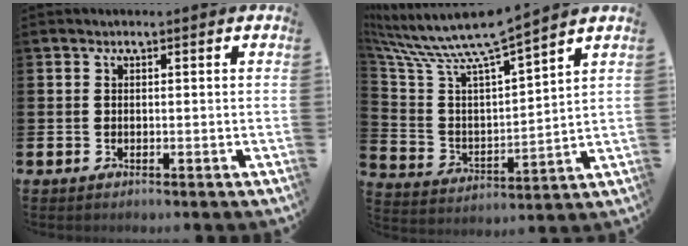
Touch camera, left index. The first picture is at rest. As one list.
[{"total": 8.7, "force": [7.8, 0.4, 3.8], "torque": [-0.115, -0.062, 0.126]}]